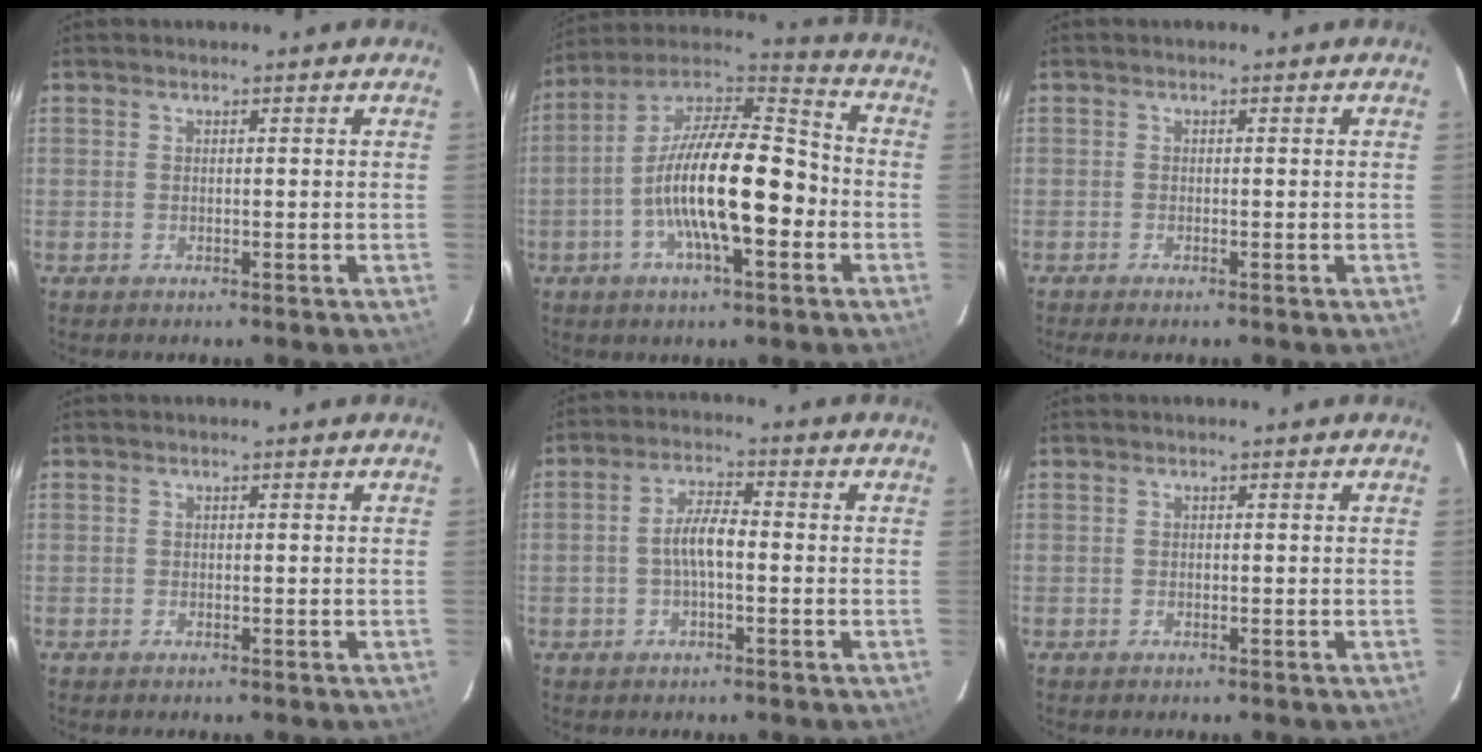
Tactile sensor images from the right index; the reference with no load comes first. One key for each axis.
{"total": 18.8, "fx": -4.5, "fy": 6.0, "fz": 17.2, "tx": -0.309, "ty": 0.005, "tz": -0.091}
{"total": 1.4, "fx": -1.2, "fy": 0.1, "fz": 0.8, "tx": -0.020, "ty": -0.003, "tz": -0.021}
{"total": 0.0}
{"total": 5.3, "fx": -0.9, "fy": 1.9, "fz": 4.8, "tx": -0.096, "ty": 0.012, "tz": -0.016}
{"total": 0.0}